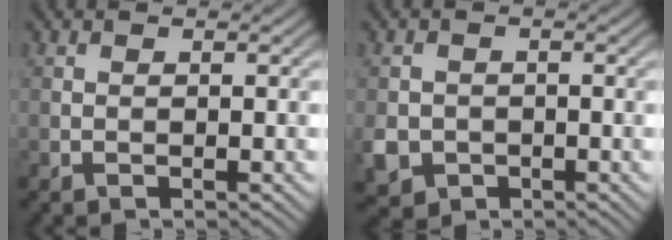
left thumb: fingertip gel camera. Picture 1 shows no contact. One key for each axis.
{"total": 3.7, "fx": -1.4, "fy": 3.2, "fz": 1.4, "tx": -0.039, "ty": -0.014, "tz": -0.031}